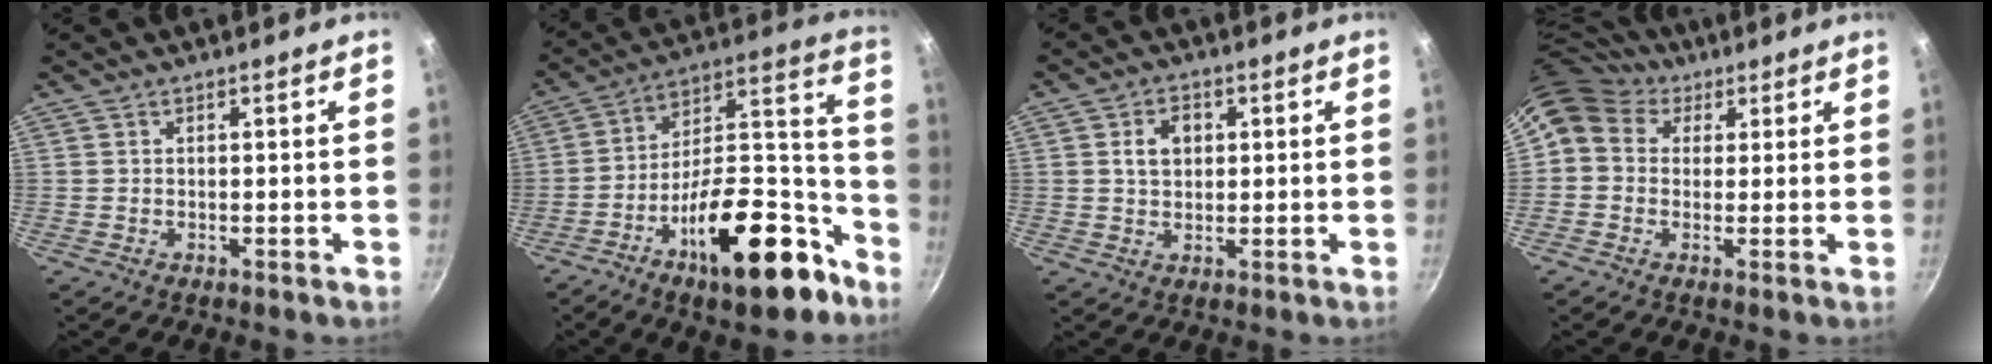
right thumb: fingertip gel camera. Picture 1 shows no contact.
{"total": 24.5, "force": [-13.5, 10.1, 17.8], "torque": [-0.211, 0.106, -0.211]}
{"total": 5.2, "force": [1.1, 3.9, 3.2], "torque": [-0.037, 0.005, 0.017]}
{"total": 9.8, "force": [4.4, 7.8, 3.9], "torque": [-0.054, 0.005, 0.059]}